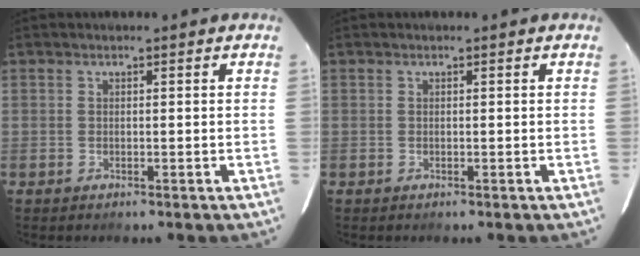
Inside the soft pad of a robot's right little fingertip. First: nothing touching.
{"total": 0.0}